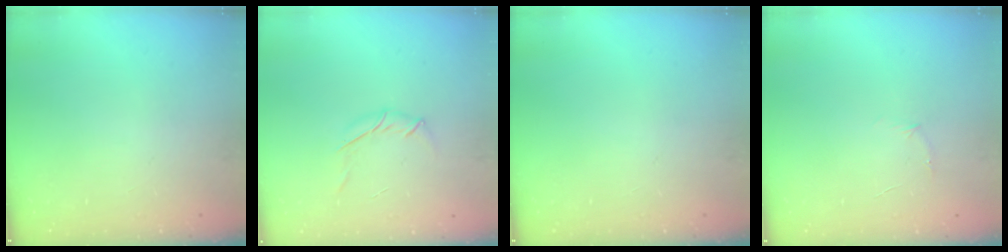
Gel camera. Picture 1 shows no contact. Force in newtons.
{"total": 4.8, "press": 4.7, "slide": 1.2}
{"total": 0.0}
{"total": 3.9, "press": 3.7, "slide": 1.2}